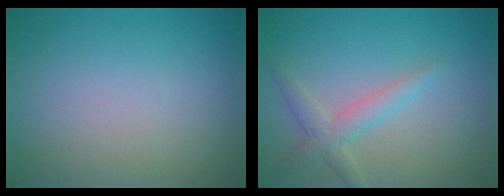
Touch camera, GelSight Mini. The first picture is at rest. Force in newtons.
{"total": 2.5, "press": 2.5, "slide": 0.1}